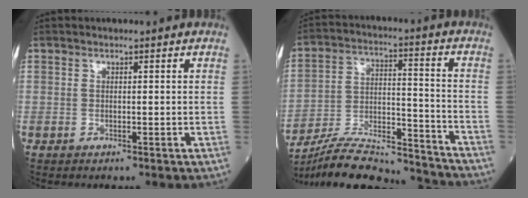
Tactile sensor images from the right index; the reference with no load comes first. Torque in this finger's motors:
{"motor_torque": [0.36, -0.50, 0.18, 0.05]}